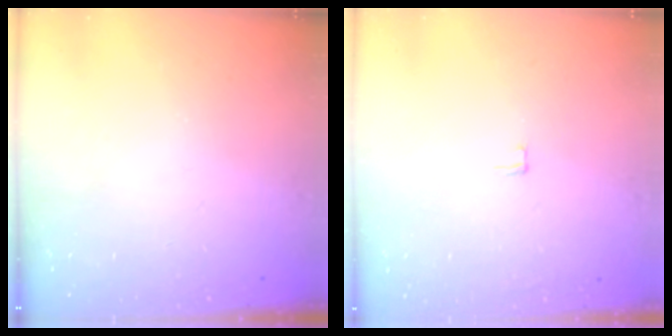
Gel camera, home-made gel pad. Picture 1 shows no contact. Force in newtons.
{"total": 2.0, "press": 2.0, "slide": 0.2}